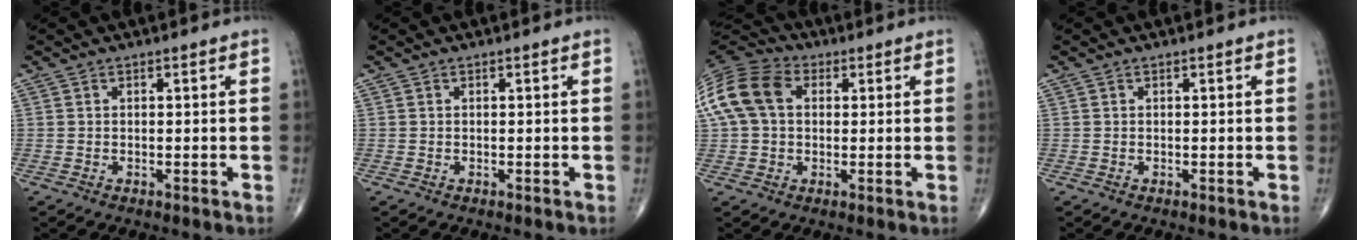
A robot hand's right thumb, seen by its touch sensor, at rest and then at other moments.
{"total": 0.0}
{"total": 14.5, "force": [2.8, 10.3, 9.8], "torque": [-0.211, 0.031, 0.044]}
{"total": 0.0}